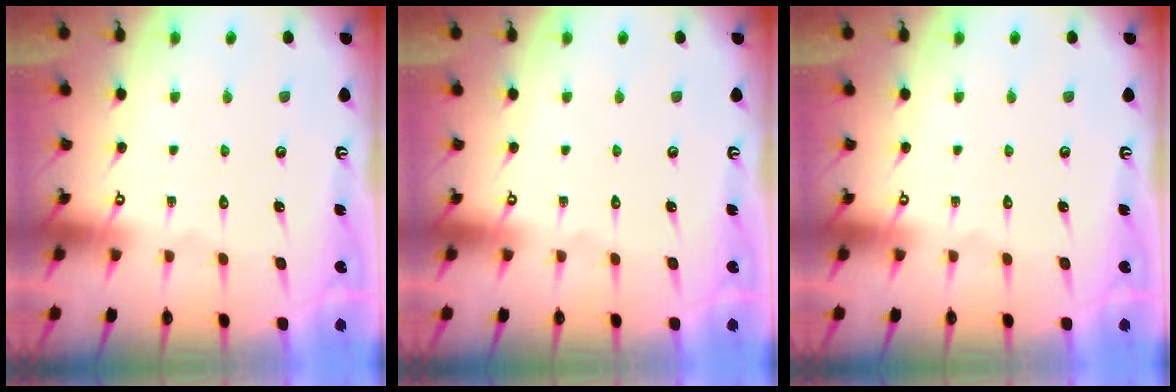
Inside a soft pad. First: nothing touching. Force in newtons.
{"total": 0.0}
{"total": 0.0}